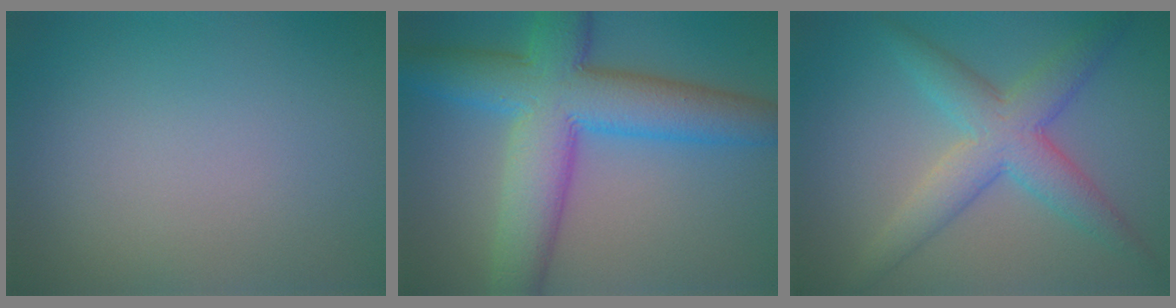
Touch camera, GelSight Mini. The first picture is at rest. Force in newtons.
{"total": 10.5, "press": 10.5, "slide": 0.0}
{"total": 5.4, "press": 5.4, "slide": 0.2}